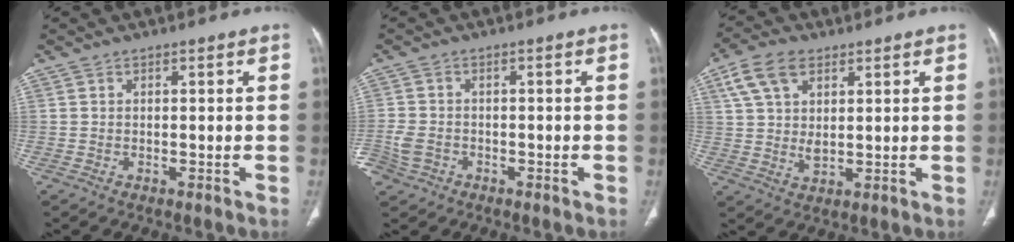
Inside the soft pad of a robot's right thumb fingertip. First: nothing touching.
{"total": 5.9, "force": [-2.8, 4.7, 2.5], "torque": [-0.061, 0.019, -0.045]}
{"total": 9.7, "force": [4.4, 5.7, 6.5], "torque": [-0.122, -0.005, 0.085]}